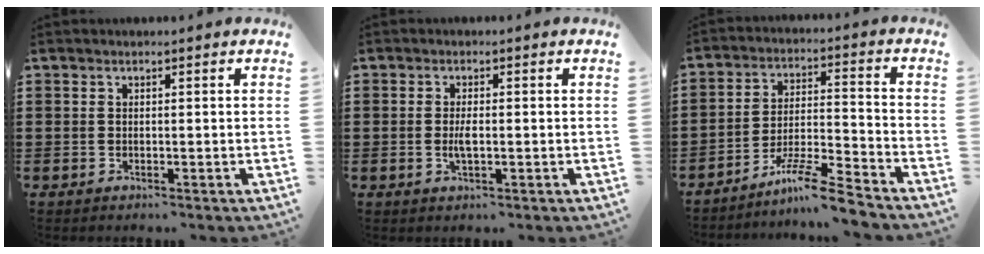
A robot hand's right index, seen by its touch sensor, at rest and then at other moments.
{"total": 2.6, "force": [-0.4, 0.8, 2.5], "torque": [-0.060, -0.007, -0.010]}
{"total": 8.6, "force": [-7.4, -0.1, 4.4], "torque": [-0.088, 0.001, -0.144]}